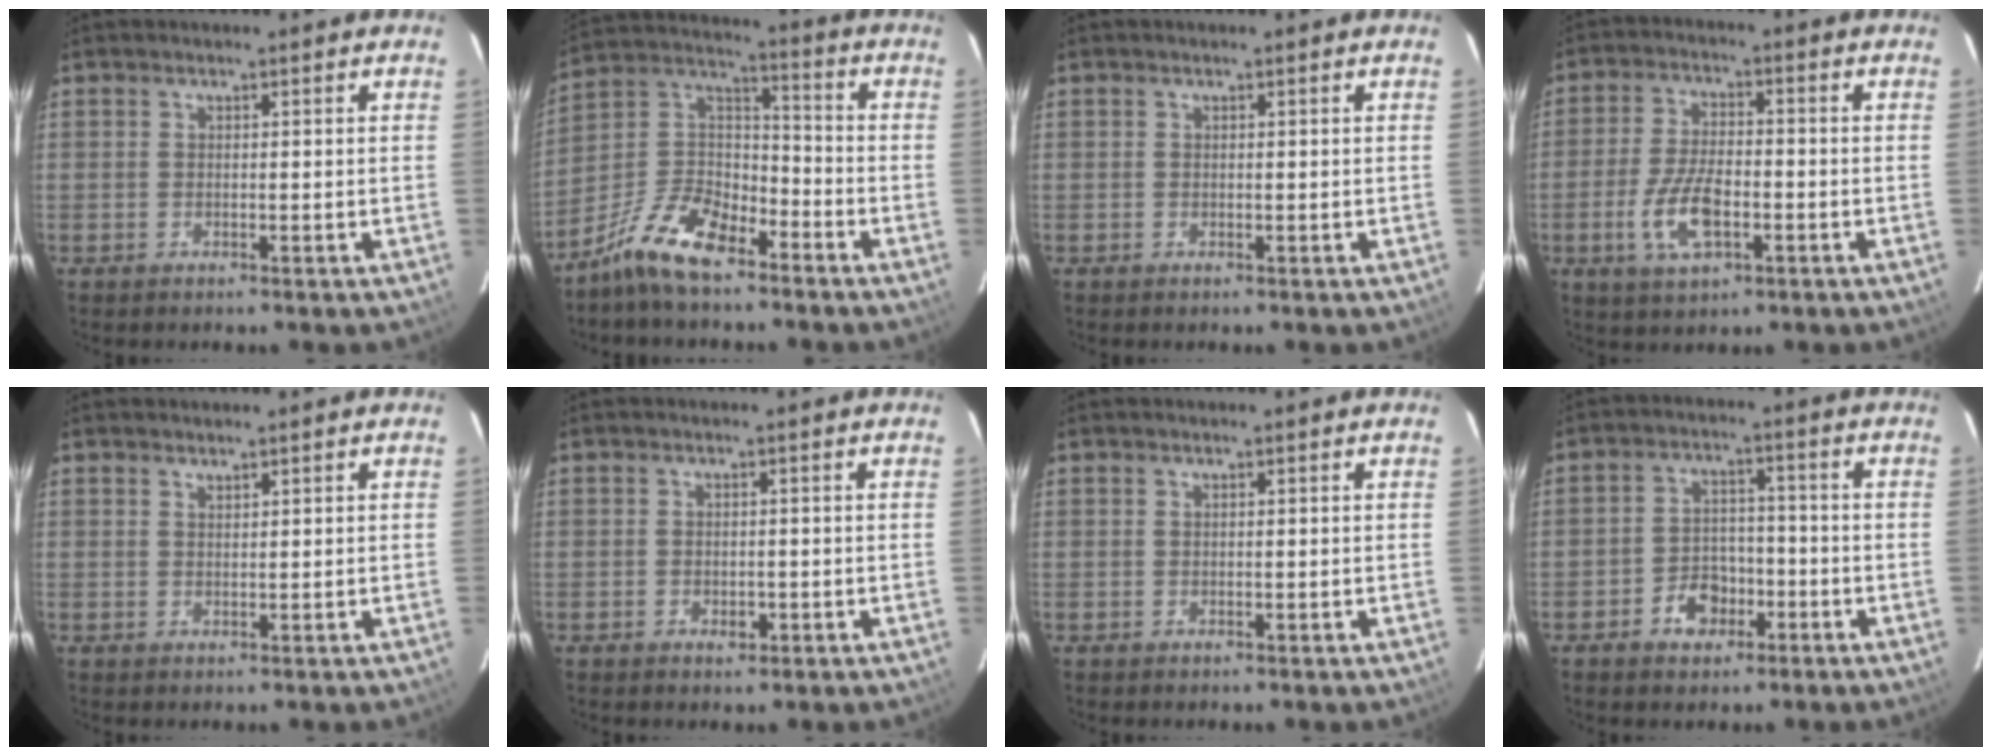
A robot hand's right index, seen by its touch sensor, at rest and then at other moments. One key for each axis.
{"total": 12.9, "fx": -9.0, "fy": 5.5, "fz": 7.5, "tx": -0.163, "ty": 0.026, "tz": -0.174}
{"total": 0.0}
{"total": 9.4, "fx": -3.2, "fy": 4.1, "fz": 7.8, "tx": -0.164, "ty": -0.005, "tz": -0.058}
{"total": 0.9, "fx": 0.8, "fy": 0.2, "fz": 0.2, "tx": -0.004, "ty": 0.001, "tz": 0.016}
{"total": 1.8, "fx": -0.7, "fy": 1.4, "fz": 1.0, "tx": -0.014, "ty": 0.001, "tz": -0.007}
{"total": 0.0}
{"total": 6.3, "fx": -3.4, "fy": 4.6, "fz": 2.8, "tx": -0.063, "ty": 0.018, "tz": -0.045}